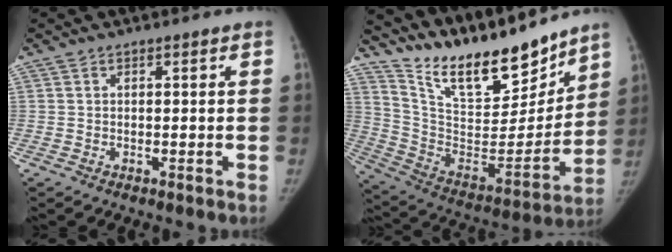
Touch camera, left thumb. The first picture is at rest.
{"total": 23.5, "force": [19.4, 6.9, 11.2], "torque": [-0.138, -0.107, 0.339]}